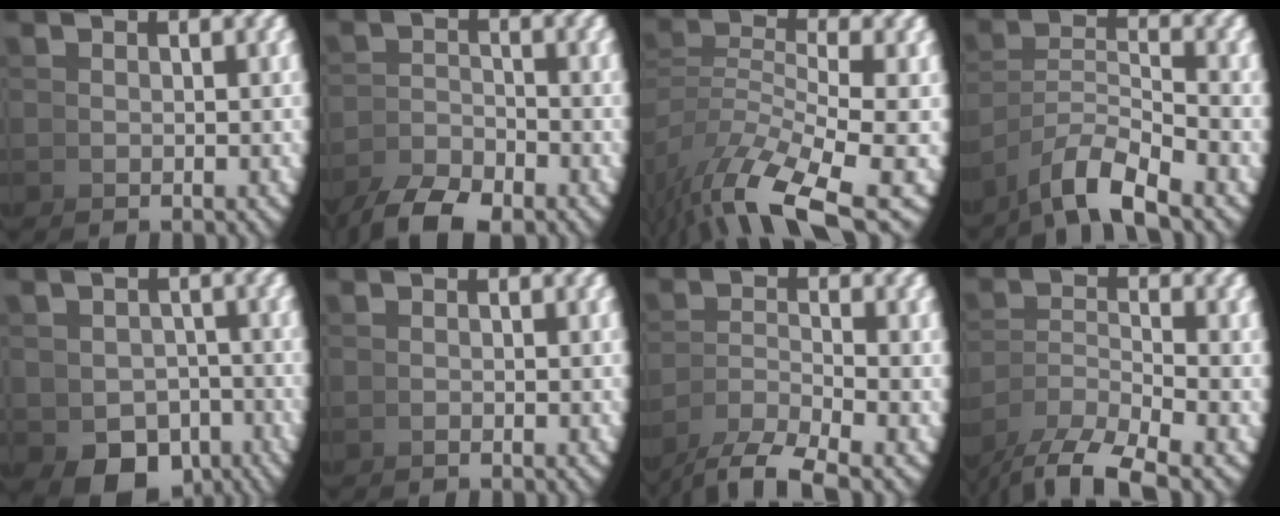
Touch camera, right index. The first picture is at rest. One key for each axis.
{"total": 3.7, "fx": -3.4, "fy": 0.4, "fz": 1.3, "tx": -0.003, "ty": -0.005, "tz": -0.058}
{"total": 6.8, "fx": -4.0, "fy": 2.2, "fz": 5.1, "tx": -0.101, "ty": -0.037, "tz": -0.040}
{"total": 6.0, "fx": -3.3, "fy": 3.3, "fz": 3.7, "tx": -0.068, "ty": -0.017, "tz": -0.049}
{"total": 6.2, "fx": -3.5, "fy": 4.3, "fz": 2.7, "tx": -0.036, "ty": -0.028, "tz": -0.047}
{"total": 0.6, "fx": -0.3, "fy": -0.4, "fz": -0.1, "tx": 0.006, "ty": 0.003, "tz": -0.009}
{"total": 4.5, "fx": -3.5, "fy": 1.3, "fz": 2.5, "tx": -0.042, "ty": -0.011, "tz": -0.051}
{"total": 5.4, "fx": -3.5, "fy": 2.8, "fz": 3.0, "tx": -0.058, "ty": -0.013, "tz": -0.052}